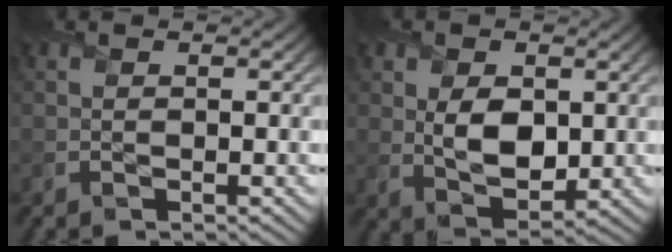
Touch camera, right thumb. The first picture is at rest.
{"total": 6.1, "force": [0.7, 4.0, 4.5], "torque": [-0.090, -0.008, 0.016]}